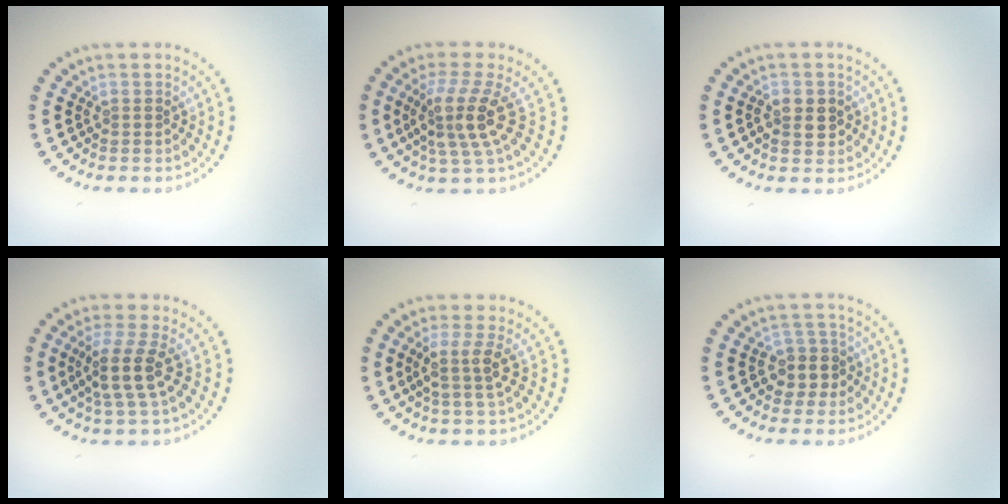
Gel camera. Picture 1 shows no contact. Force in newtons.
{"total": 4.3, "press": 3.2, "slide": 2.9}
{"total": 2.5, "press": 2.5, "slide": 0.4}
{"total": 3.5, "press": 2.7, "slide": 2.2}
{"total": 2.6, "press": 1.9, "slide": 1.7}
{"total": 2.6, "press": 2.3, "slide": 1.3}